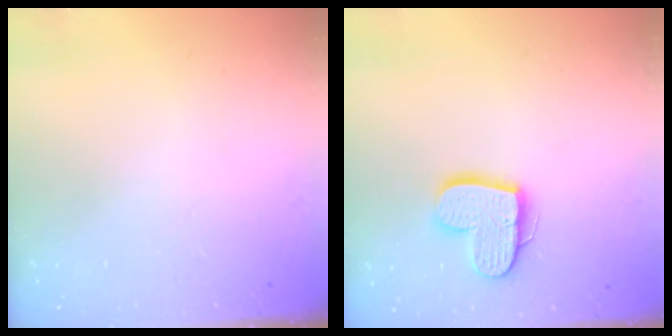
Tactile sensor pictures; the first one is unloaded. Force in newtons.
{"total": 13.4, "press": 13.4, "slide": 0.8}